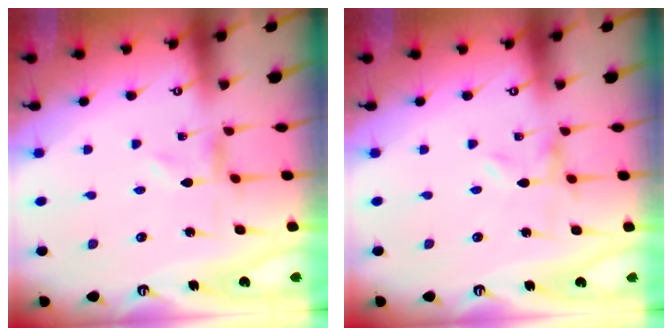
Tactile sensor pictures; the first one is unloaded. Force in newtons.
{"total": 0.0}